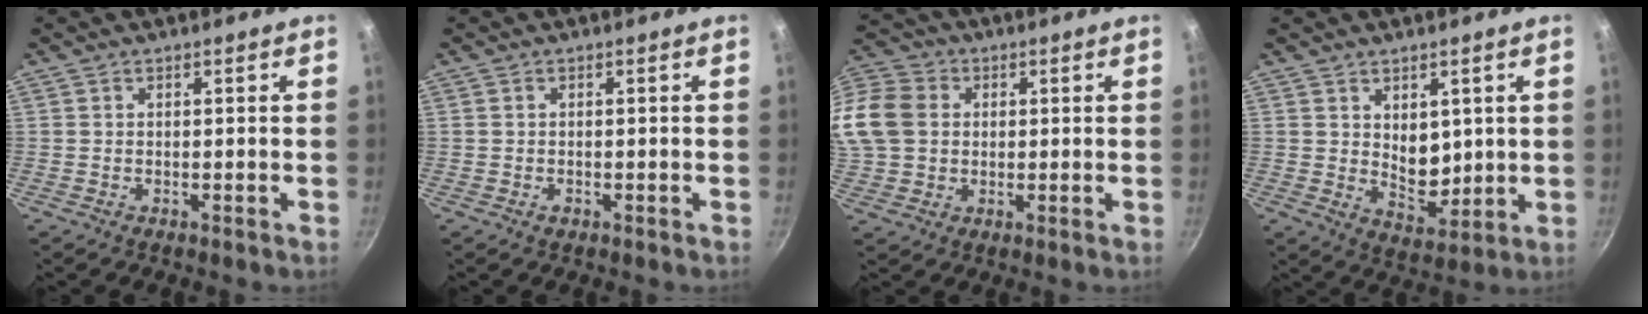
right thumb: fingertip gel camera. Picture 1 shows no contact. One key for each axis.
{"total": 0.8, "fx": -0.4, "fy": 0.6, "fz": 0.4, "tx": -0.005, "ty": 0.000, "tz": -0.006}
{"total": 23.7, "fx": 3.8, "fy": 19.9, "fz": 12.3, "tx": -0.319, "ty": 0.056, "tz": 0.068}
{"total": 7.0, "fx": 1.9, "fy": 4.8, "fz": 4.8, "tx": -0.050, "ty": -0.032, "tz": 0.040}